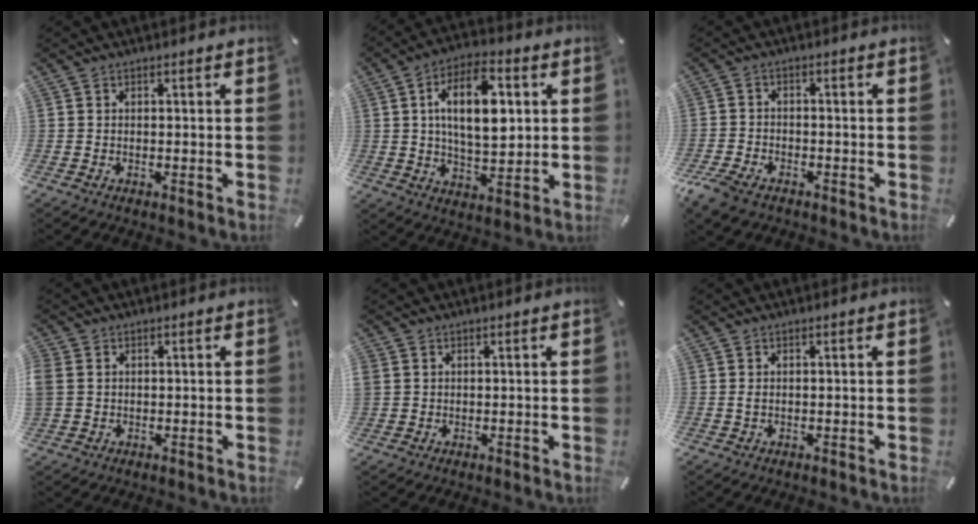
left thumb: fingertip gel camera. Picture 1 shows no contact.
{"total": 15.4, "force": [3.4, 8.2, 12.6], "torque": [-0.218, 0.001, 0.052]}
{"total": 5.1, "force": [-3.7, 2.7, 2.3], "torque": [-0.068, 0.009, -0.076]}
{"total": 3.2, "force": [0.9, 2.9, 1.1], "torque": [-0.023, 0.006, 0.019]}
{"total": 1.7, "force": [0.8, 1.5, 0.0], "torque": [-0.002, 0.003, 0.014]}
{"total": 0.9, "force": [0.3, 0.3, 0.8], "torque": [-0.018, 0.001, 0.004]}